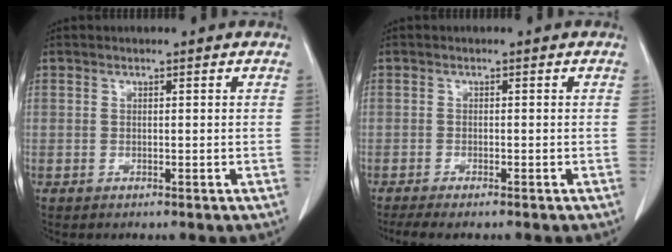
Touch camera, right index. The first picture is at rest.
{"total": 3.6, "force": [-3.0, 0.1, 2.1], "torque": [-0.030, -0.008, -0.048]}